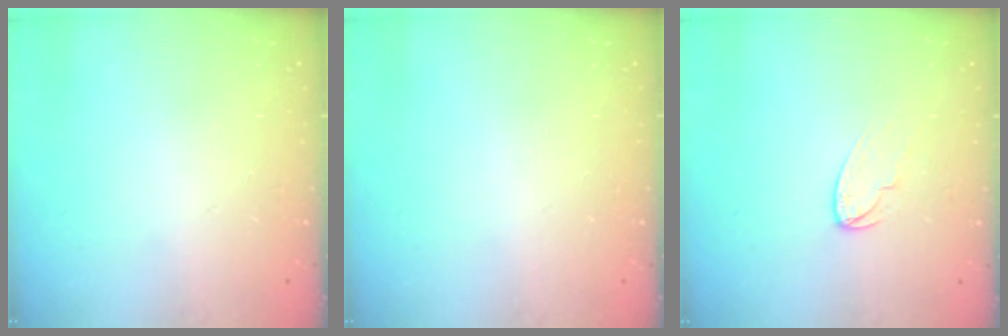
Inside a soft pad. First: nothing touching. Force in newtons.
{"total": 0.0}
{"total": 5.5, "press": 5.5, "slide": 0.5}